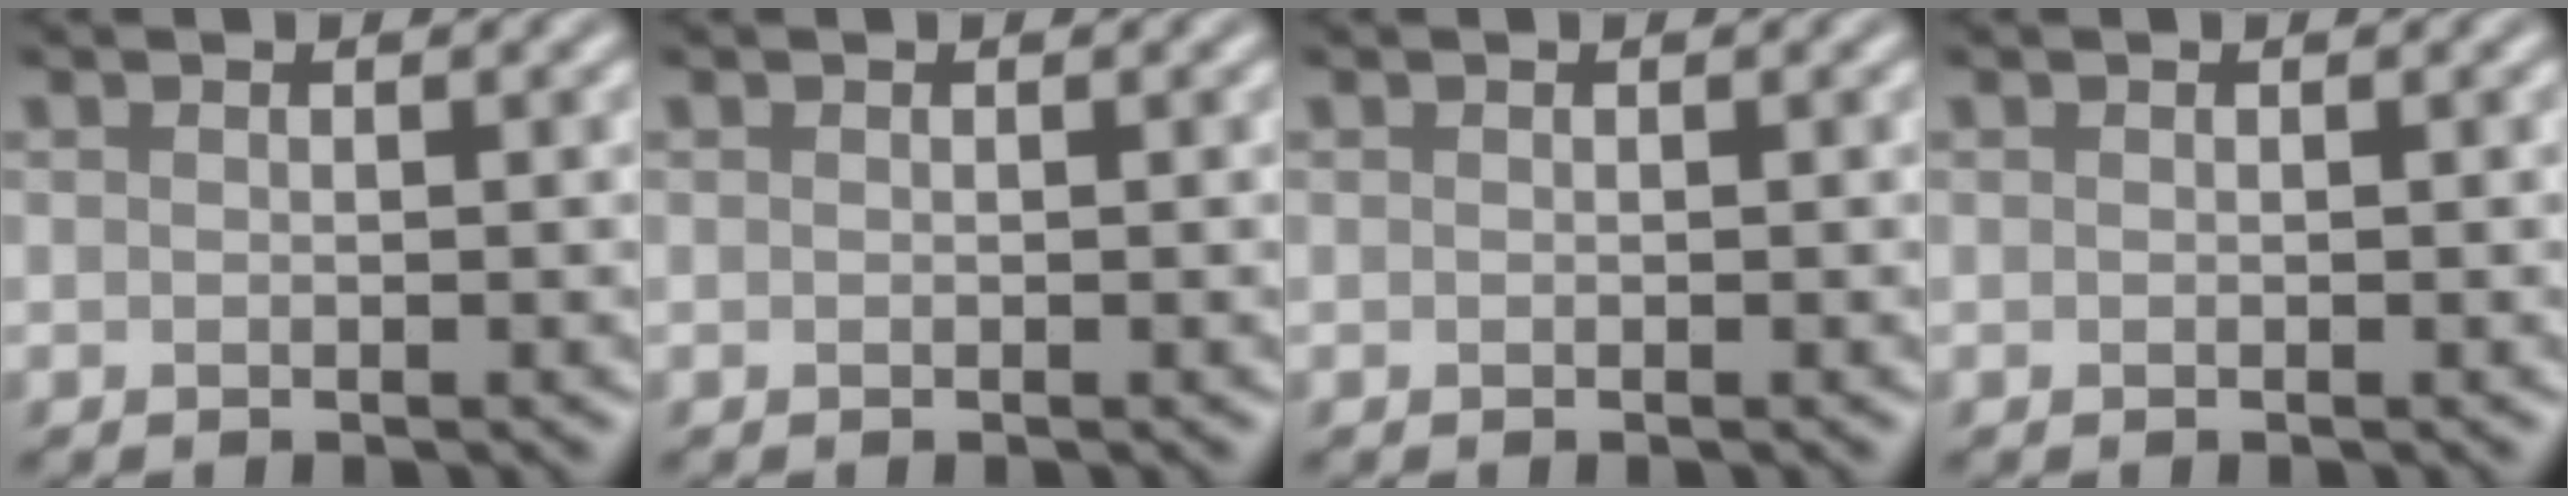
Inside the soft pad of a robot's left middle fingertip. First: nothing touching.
{"total": 0.0}
{"total": 0.0}
{"total": 0.0}